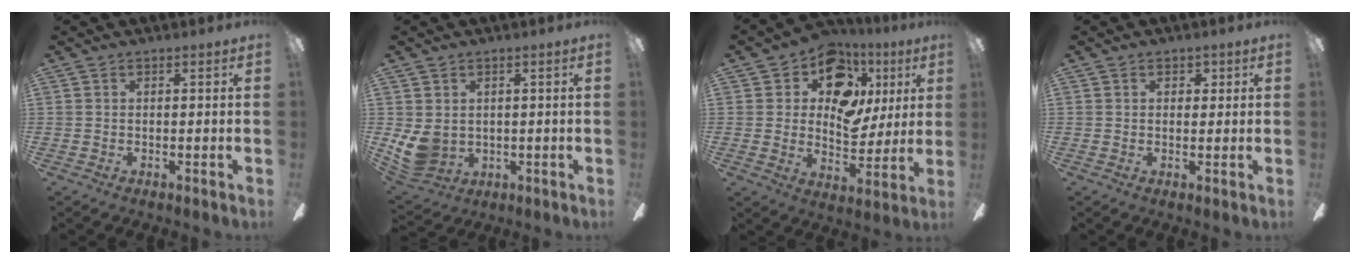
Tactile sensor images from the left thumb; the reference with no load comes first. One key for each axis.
{"total": 7.6, "fx": 0.7, "fy": 6.3, "fz": 4.2, "tx": -0.105, "ty": -0.006, "tz": 0.016}
{"total": 14.4, "fx": 6.8, "fy": 9.9, "fz": 8.0, "tx": -0.117, "ty": -0.029, "tz": 0.128}
{"total": 1.9, "fx": 0.7, "fy": 1.5, "fz": 0.9, "tx": -0.003, "ty": 0.002, "tz": 0.008}